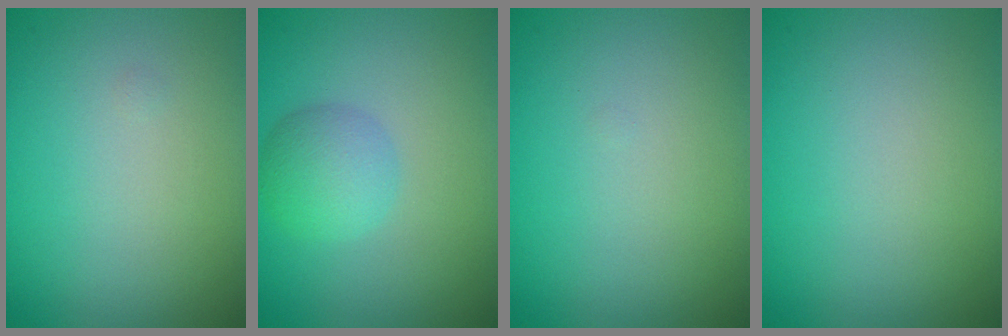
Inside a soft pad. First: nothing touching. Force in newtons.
{"total": 2.6, "press": 2.6, "slide": 0.2}
{"total": 0.0}
{"total": 0.0}